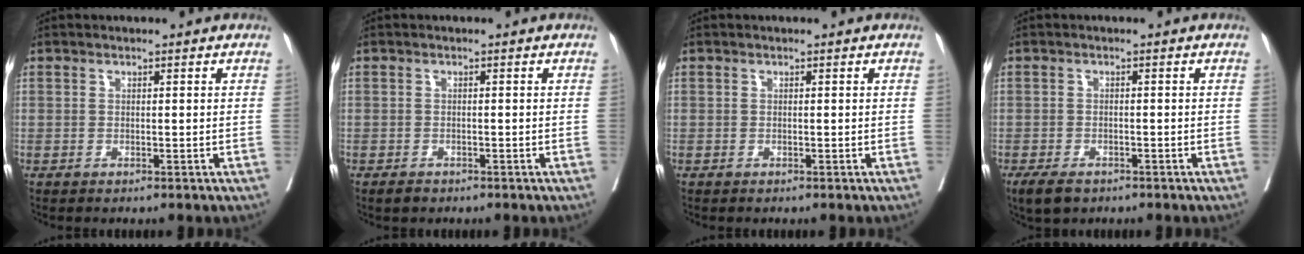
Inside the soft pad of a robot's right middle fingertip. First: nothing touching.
{"total": 1.3, "force": [-1.0, 0.7, 0.5], "torque": [-0.010, 0.000, -0.013]}
{"total": 0.0}
{"total": 3.7, "force": [-2.7, 1.8, 1.9], "torque": [-0.036, -0.006, -0.041]}